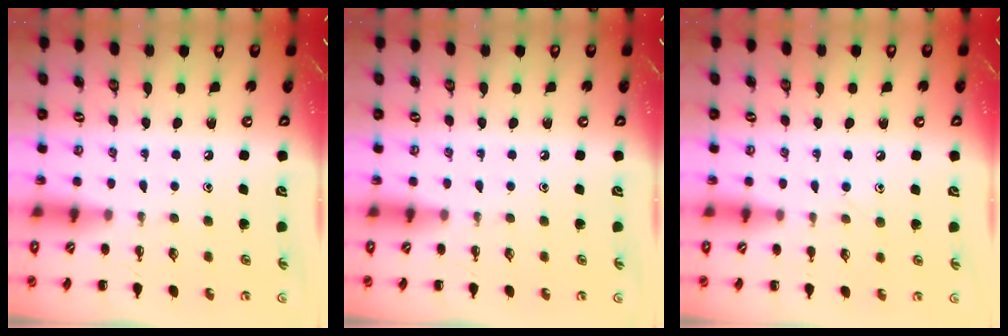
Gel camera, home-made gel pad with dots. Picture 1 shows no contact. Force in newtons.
{"total": 0.0}
{"total": 4.9, "press": 4.6, "slide": 1.7}